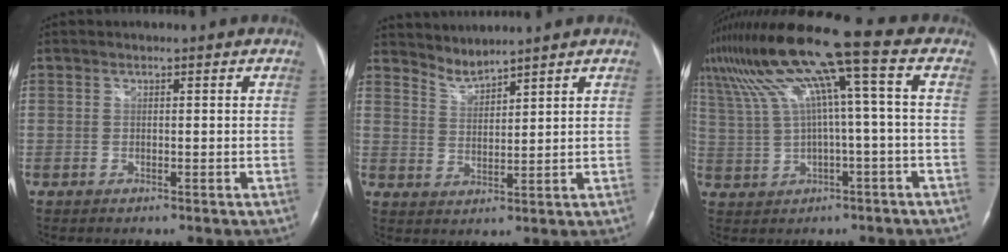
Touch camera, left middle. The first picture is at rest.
{"total": 3.3, "force": [3.3, -0.5, -0.2], "torque": [-0.002, -0.005, 0.071]}
{"total": 12.9, "force": [4.3, -0.3, 12.1], "torque": [-0.225, 0.048, 0.087]}